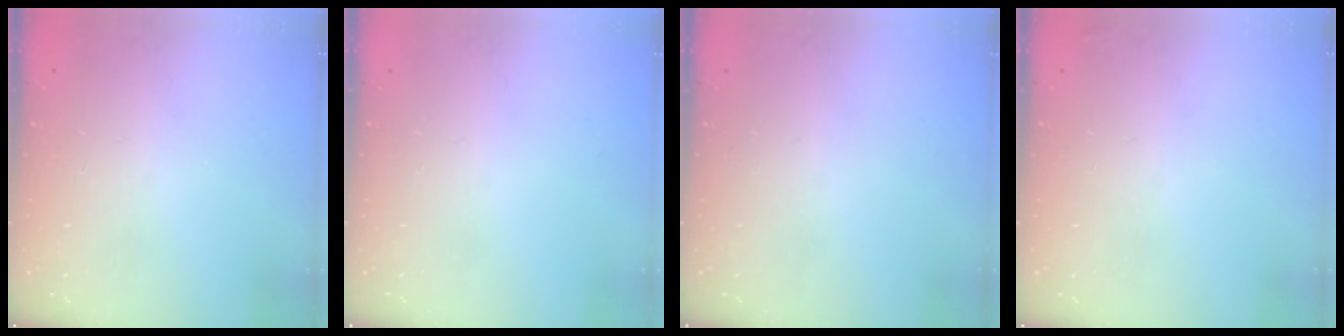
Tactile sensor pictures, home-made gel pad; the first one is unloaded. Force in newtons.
{"total": 0.0}
{"total": 0.0}
{"total": 2.3, "press": 2.2, "slide": 0.8}